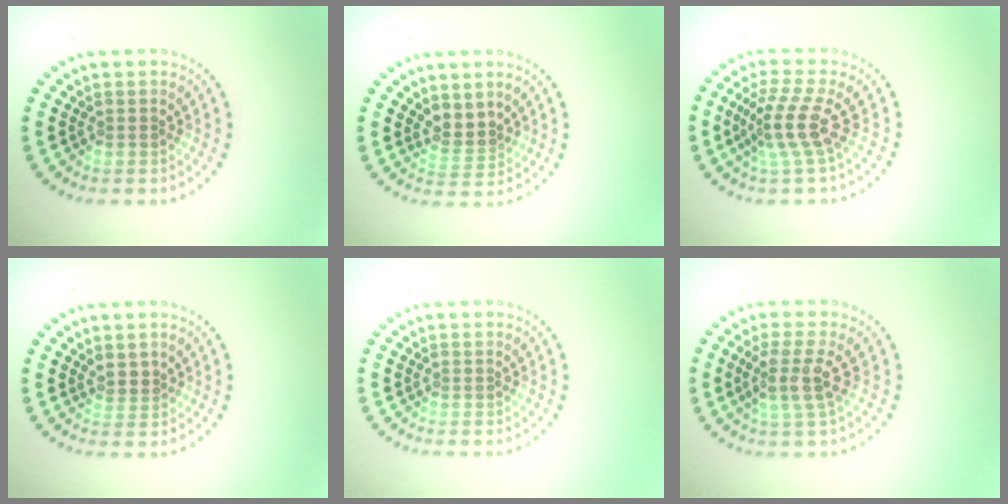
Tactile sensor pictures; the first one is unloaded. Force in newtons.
{"total": 1.9, "press": 1.5, "slide": 1.3}
{"total": 3.7, "press": 2.6, "slide": 2.6}
{"total": 1.0, "press": 0.7, "slide": 0.7}
{"total": 0.0}
{"total": 3.4, "press": 2.6, "slide": 2.2}